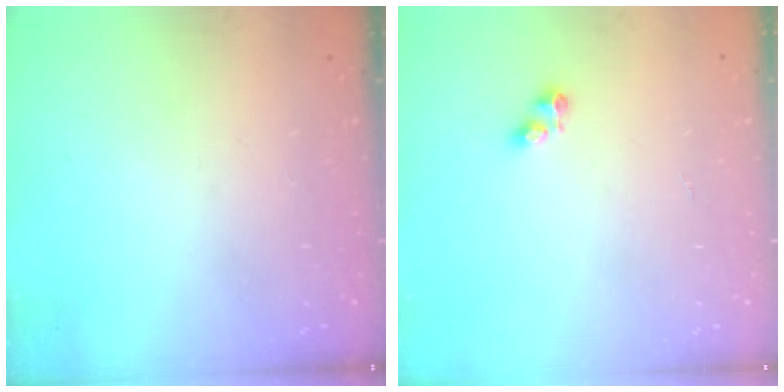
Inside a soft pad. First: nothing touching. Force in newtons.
{"total": 2.8, "press": 2.8, "slide": 0.4}